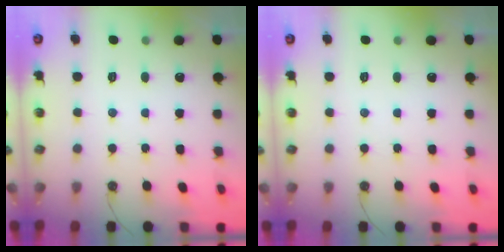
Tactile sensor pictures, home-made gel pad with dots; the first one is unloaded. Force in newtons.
{"total": 0.0}